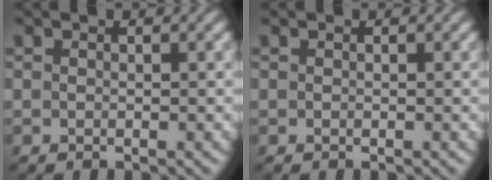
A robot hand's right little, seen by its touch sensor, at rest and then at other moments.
{"total": 0.0}